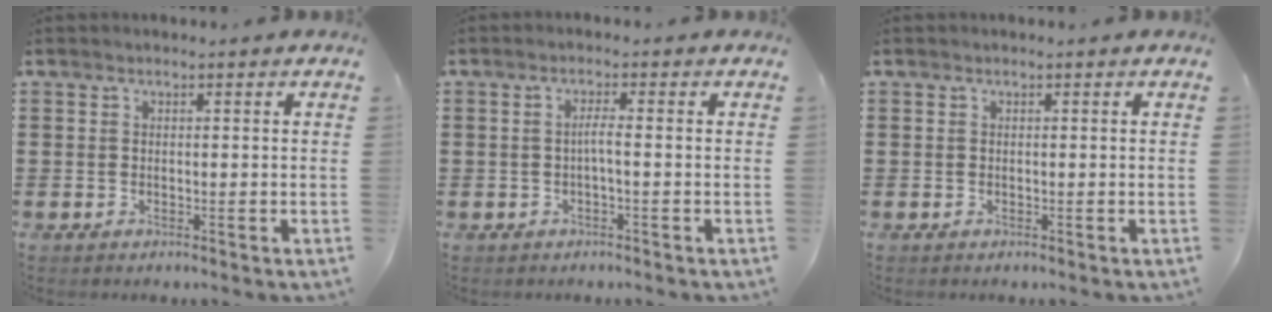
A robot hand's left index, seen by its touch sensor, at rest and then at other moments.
{"total": 2.0, "force": [-0.4, -0.1, 1.9], "torque": [-0.037, -0.001, -0.010]}
{"total": 0.0}